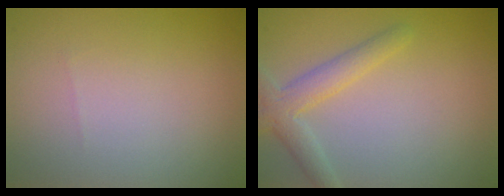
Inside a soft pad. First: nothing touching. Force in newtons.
{"total": 3.1, "press": 3.1, "slide": 0.2}